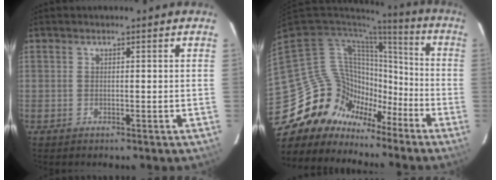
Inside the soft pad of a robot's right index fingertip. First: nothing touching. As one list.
[{"total": 17.9, "force": [-12.4, 12.4, 3.8], "torque": [-0.095, 0.039, -0.211]}]